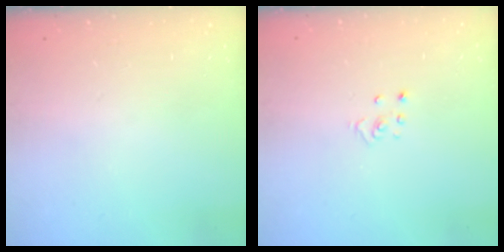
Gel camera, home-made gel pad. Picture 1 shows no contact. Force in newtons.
{"total": 2.3, "press": 2.3, "slide": 0.2}